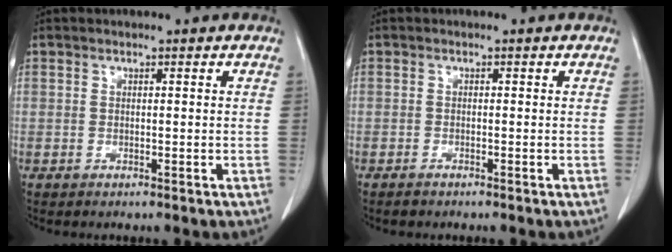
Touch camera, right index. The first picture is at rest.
{"total": 0.7, "force": [-0.7, 0.3, 0.2], "torque": [-0.007, -0.001, -0.011]}